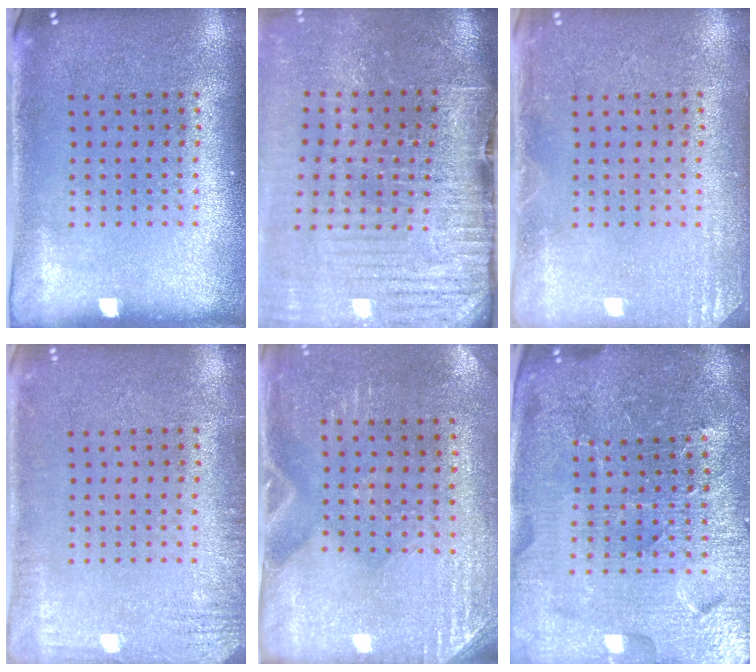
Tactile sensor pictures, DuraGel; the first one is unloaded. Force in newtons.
{"total": 4.3, "press": 3.7, "slide": 2.2}
{"total": 1.8, "press": 1.8, "slide": 0.2}
{"total": 2.1, "press": 2.1, "slide": 0.2}
{"total": 2.9, "press": 2.5, "slide": 1.4}
{"total": 5.4, "press": 5.0, "slide": 2.2}